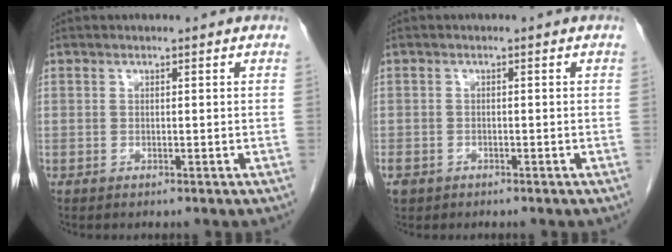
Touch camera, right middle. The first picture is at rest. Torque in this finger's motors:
{"motor_torque": [0.11, 0.02, 0.02, 0.00]}